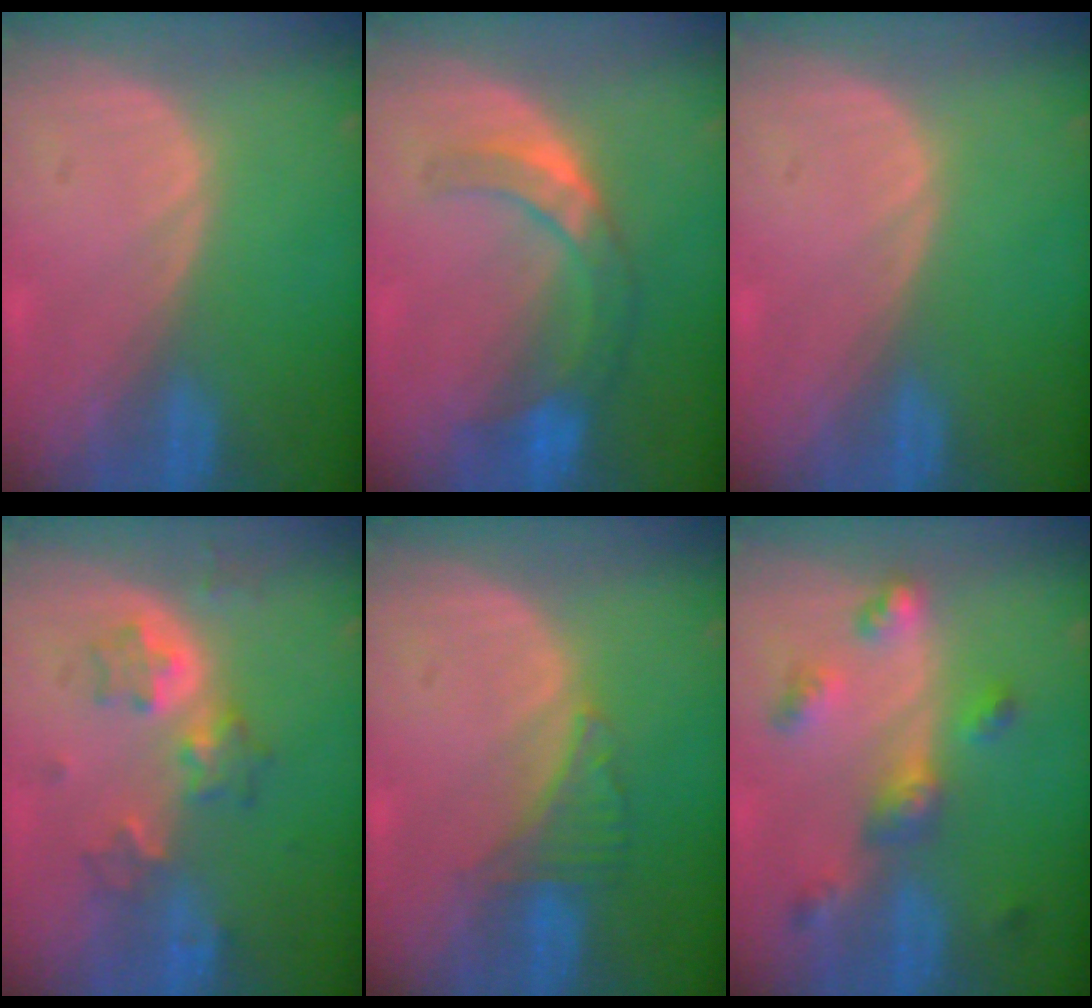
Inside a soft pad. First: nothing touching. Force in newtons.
{"total": 7.2, "press": 6.4, "slide": 3.3}
{"total": 0.0}
{"total": 6.4, "press": 5.7, "slide": 3.0}
{"total": 3.2, "press": 3.2, "slide": 0.2}
{"total": 6.6, "press": 5.8, "slide": 3.1}